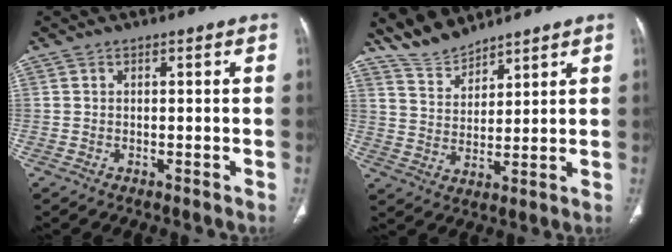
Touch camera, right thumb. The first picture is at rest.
{"total": 7.1, "force": [6.6, 2.1, 1.4], "torque": [-0.016, -0.034, 0.140]}